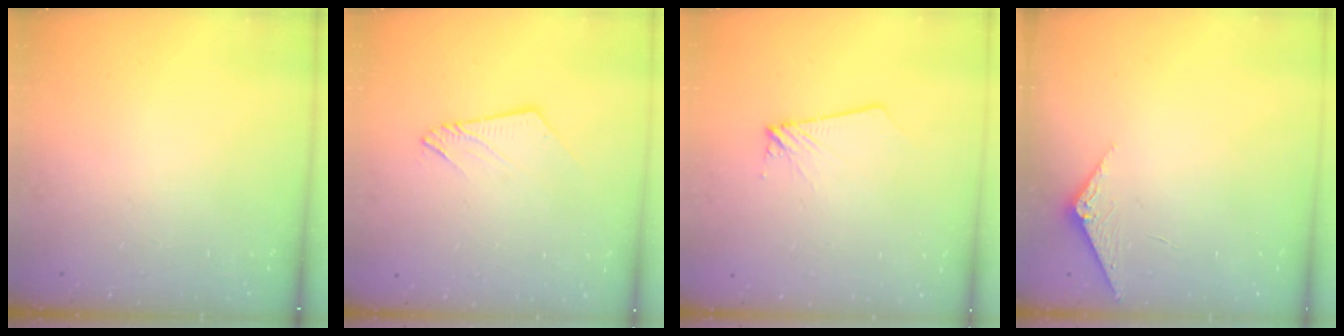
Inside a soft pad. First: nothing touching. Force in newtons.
{"total": 5.3, "press": 5.3, "slide": 0.4}
{"total": 1.8, "press": 1.8, "slide": 0.1}
{"total": 3.5, "press": 3.5, "slide": 0.4}